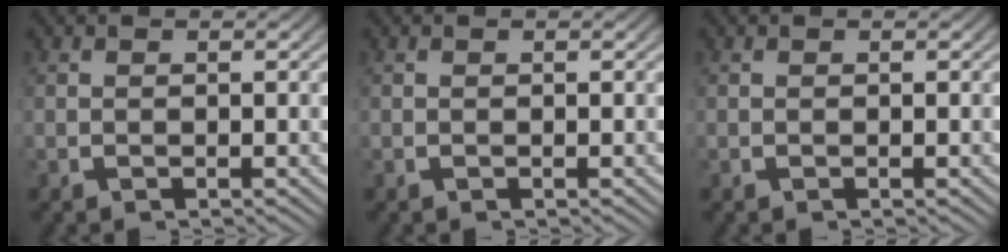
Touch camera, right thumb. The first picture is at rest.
{"total": 0.0}
{"total": 0.0}